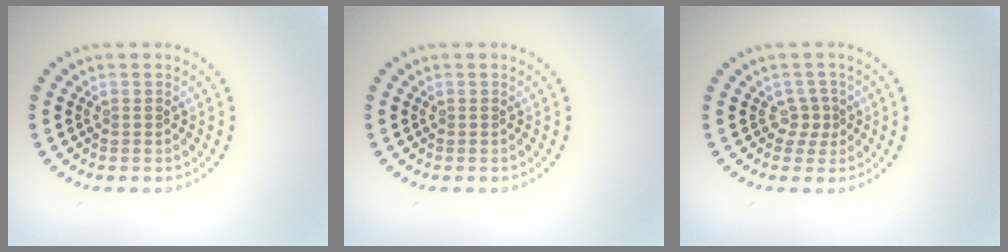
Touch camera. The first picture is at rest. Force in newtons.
{"total": 0.0}
{"total": 1.6, "press": 1.0, "slide": 1.2}